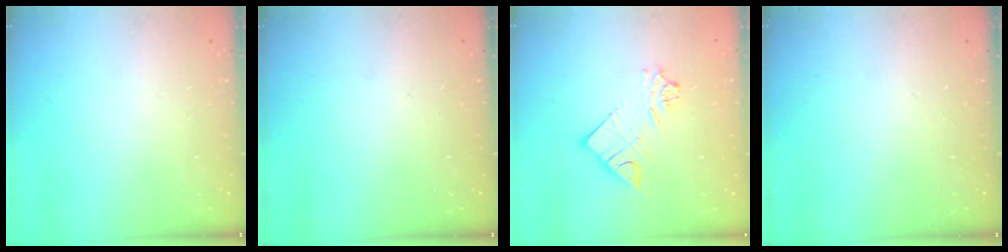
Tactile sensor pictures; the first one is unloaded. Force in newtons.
{"total": 0.0}
{"total": 10.8, "press": 10.8, "slide": 1.1}
{"total": 0.0}